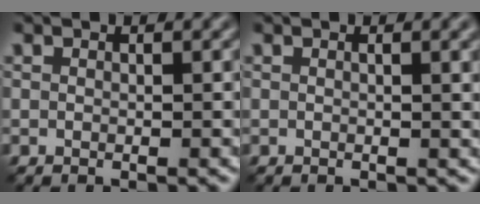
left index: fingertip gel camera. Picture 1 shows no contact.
{"total": 2.7, "force": [0.8, 1.0, 2.4], "torque": [-0.019, 0.005, 0.008]}